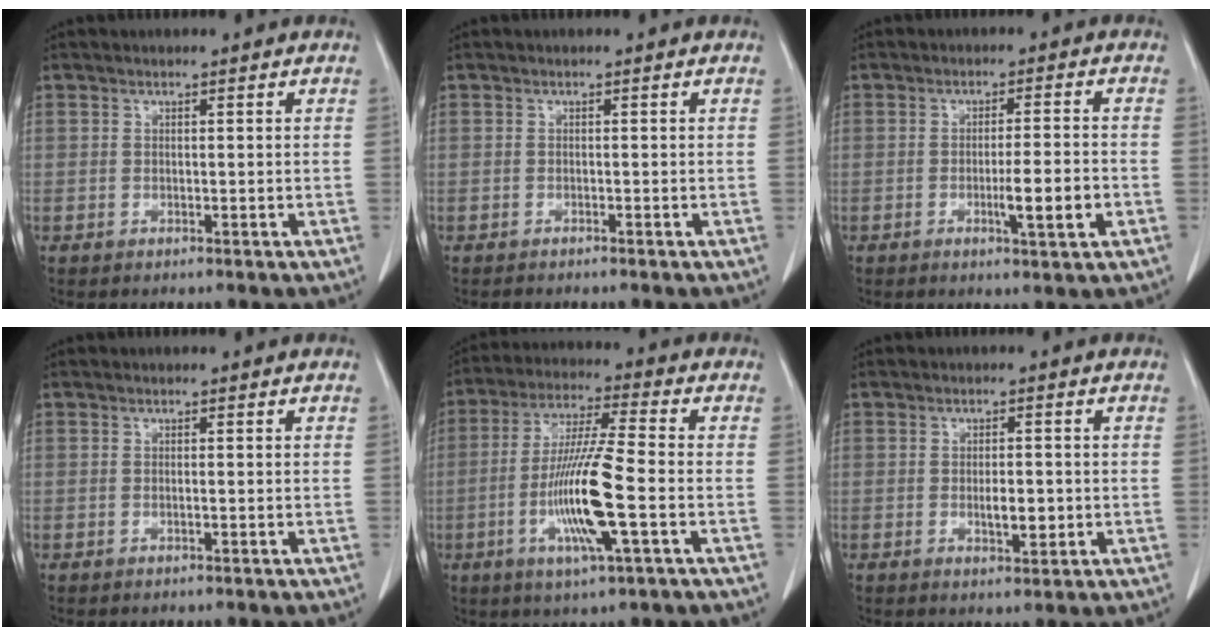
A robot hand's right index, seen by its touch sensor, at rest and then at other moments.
{"total": 1.2, "force": [-1.1, 0.1, 0.5], "torque": [-0.014, -0.003, -0.013]}
{"total": 5.7, "force": [-1.8, 0.1, 5.4], "torque": [-0.084, -0.006, -0.025]}
{"total": 0.0}
{"total": 13.0, "force": [-3.4, 0.3, 12.5], "torque": [-0.249, -0.012, -0.067]}
{"total": 3.5, "force": [-0.5, 1.3, 3.2], "torque": [-0.053, -0.001, -0.003]}